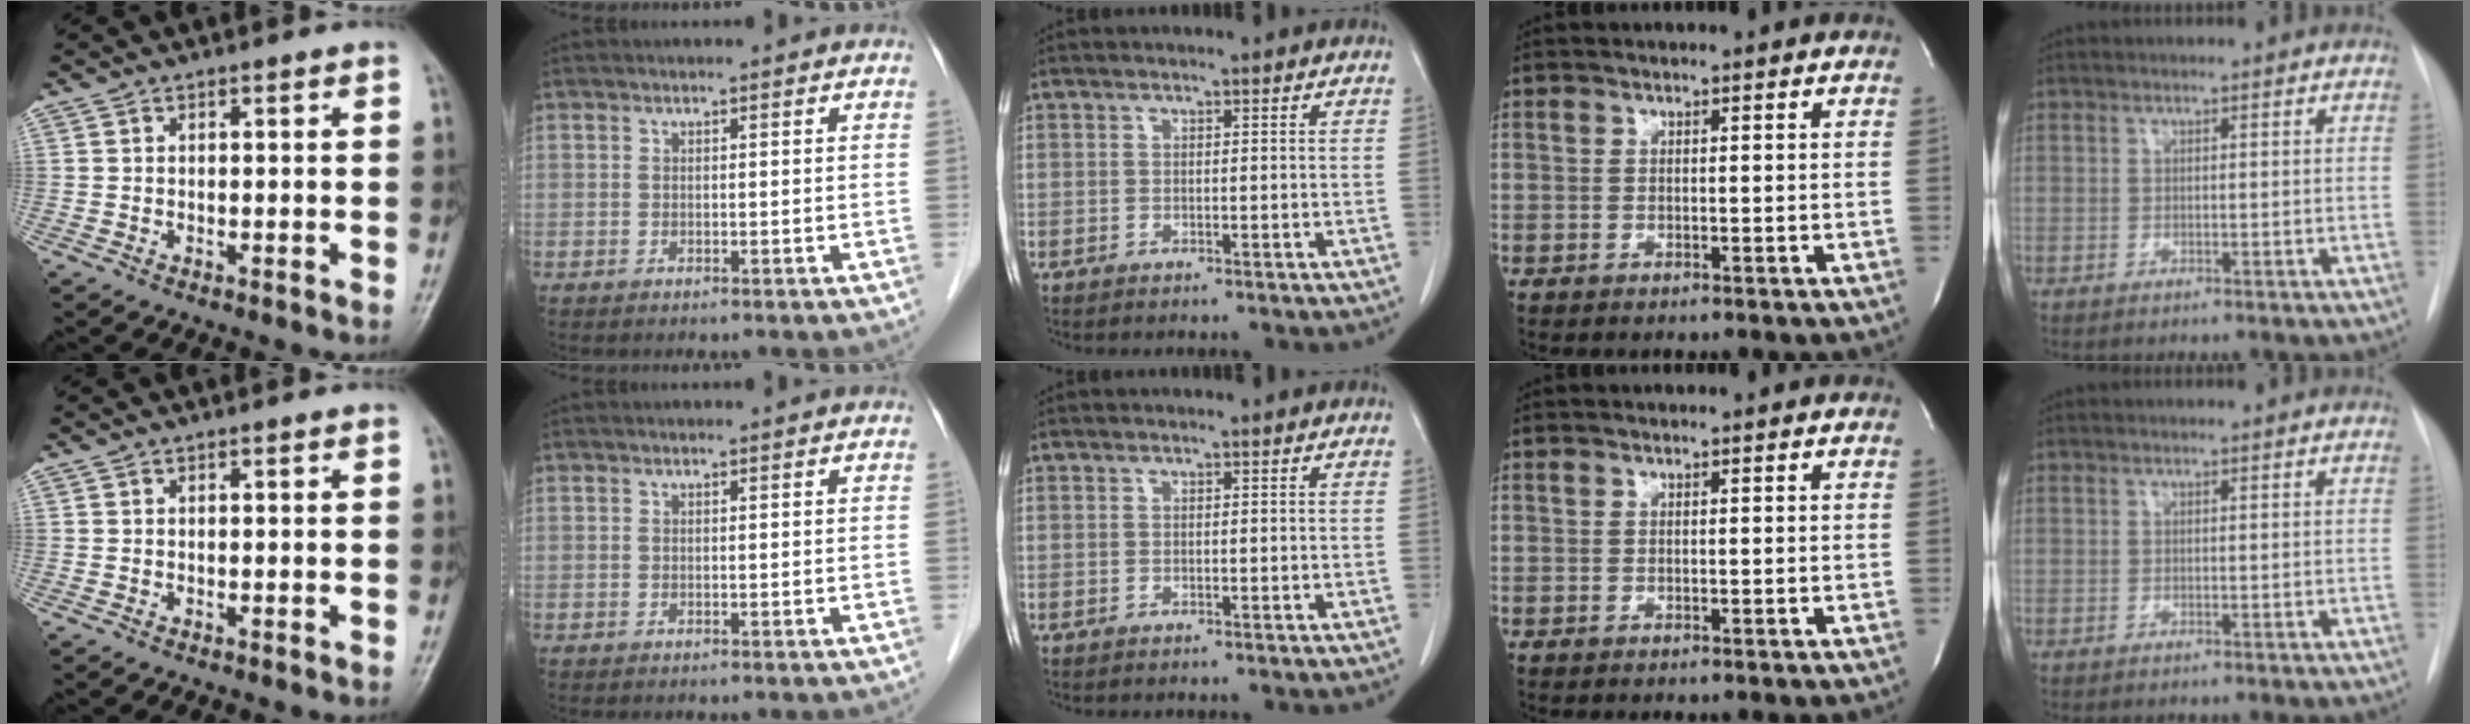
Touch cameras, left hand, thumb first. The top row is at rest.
{}